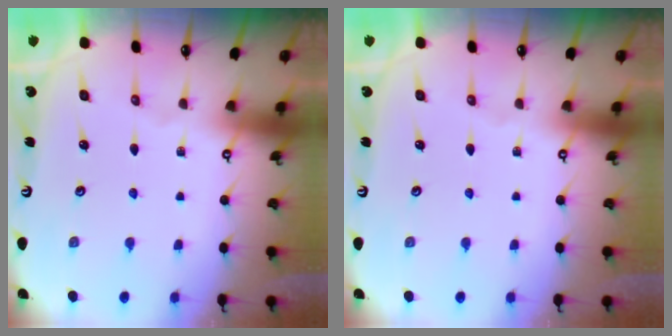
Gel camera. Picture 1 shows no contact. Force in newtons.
{"total": 0.0}